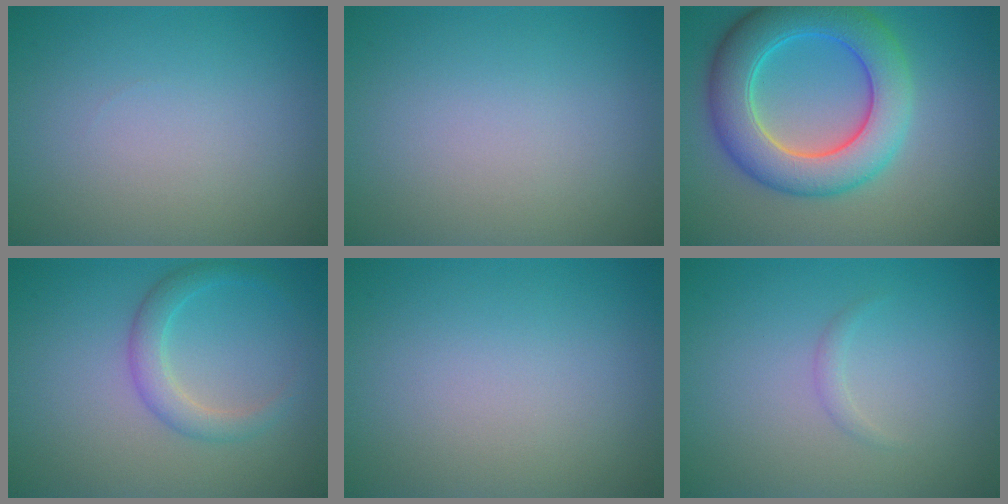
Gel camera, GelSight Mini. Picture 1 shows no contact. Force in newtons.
{"total": 0.0}
{"total": 8.3, "press": 8.2, "slide": 0.5}
{"total": 2.5, "press": 2.5, "slide": 0.0}
{"total": 0.0}
{"total": 0.8, "press": 0.8, "slide": 0.0}